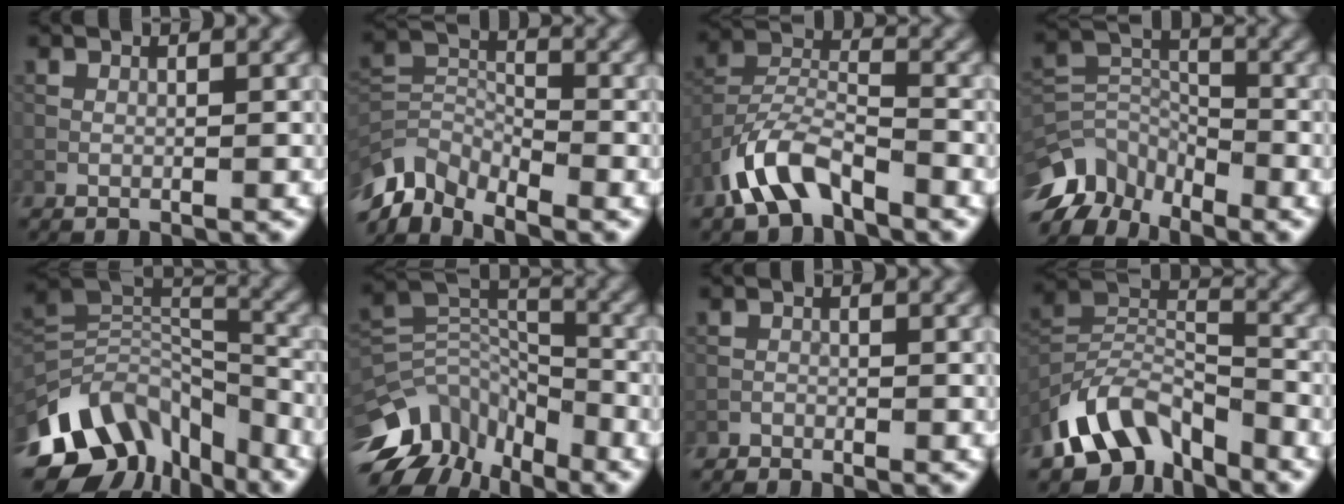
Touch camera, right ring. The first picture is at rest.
{"total": 6.7, "force": [-5.1, 3.3, 2.9], "torque": [-0.053, -0.005, -0.112]}
{"total": 6.3, "force": [-4.5, 2.6, 3.6], "torque": [-0.066, 0.003, -0.095]}
{"total": 8.6, "force": [-6.6, 4.6, 3.2], "torque": [-0.056, -0.001, -0.128]}
{"total": 11.9, "force": [-6.9, 7.6, 6.0], "torque": [-0.118, 0.014, -0.130]}
{"total": 10.4, "force": [-6.6, 6.2, 5.2], "torque": [-0.104, 0.014, -0.131]}
{"total": 1.1, "force": [-1.0, 0.3, 0.0], "torque": [-0.001, 0.002, -0.022]}
{"total": 8.8, "force": [-6.1, 4.6, 4.4], "torque": [-0.071, -0.003, -0.130]}